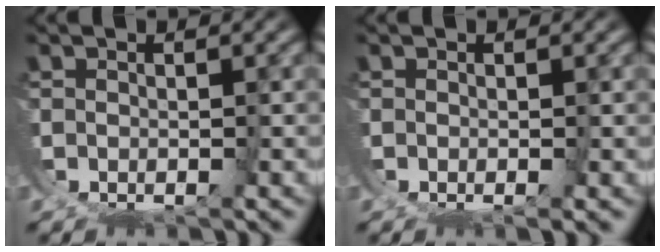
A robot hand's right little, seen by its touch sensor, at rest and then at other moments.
{"total": 0.8, "force": [-0.5, 0.2, 0.6], "torque": [-0.002, 0.003, -0.010]}